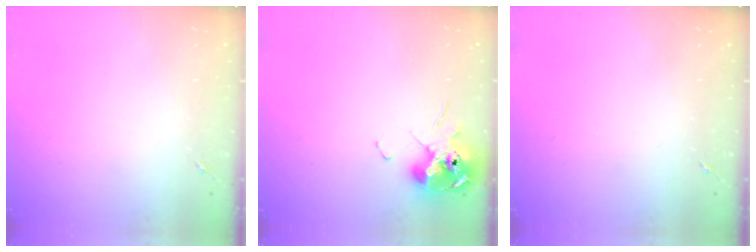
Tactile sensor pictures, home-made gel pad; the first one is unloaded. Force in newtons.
{"total": 10.8, "press": 10.7, "slide": 1.7}
{"total": 0.0}